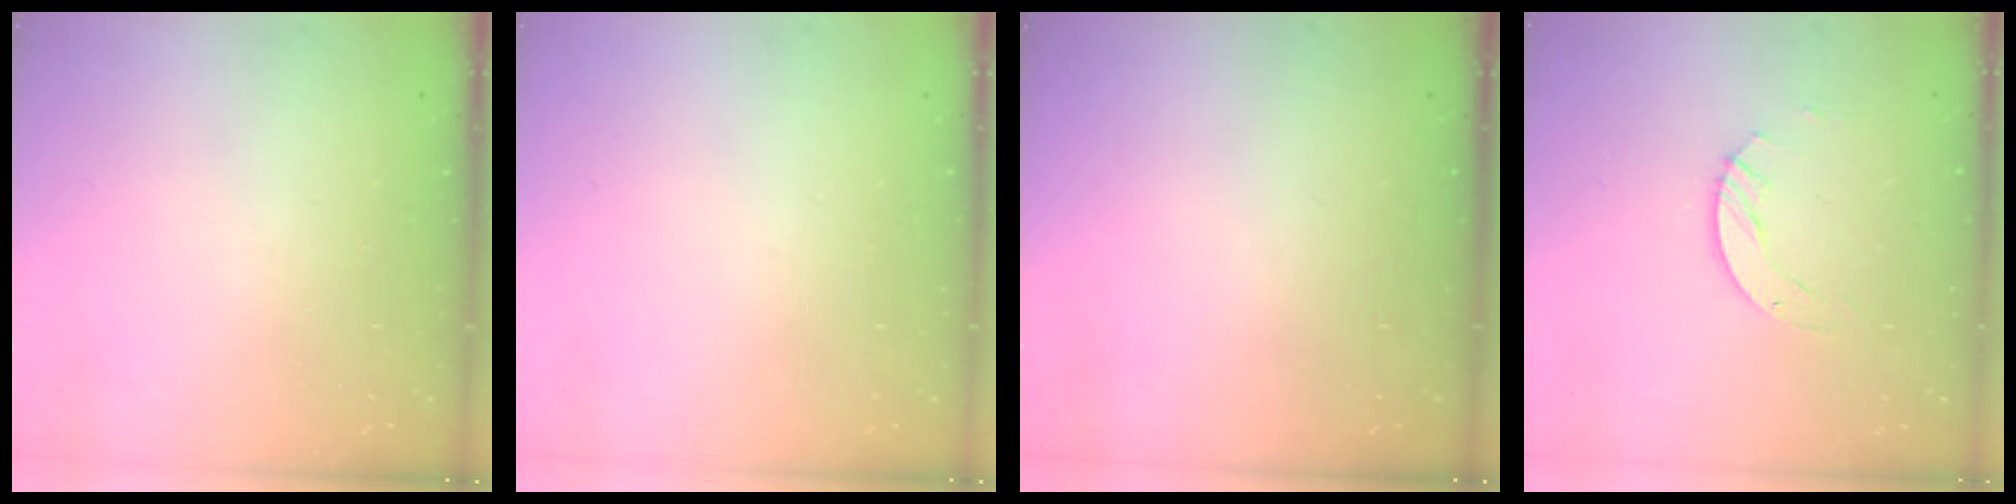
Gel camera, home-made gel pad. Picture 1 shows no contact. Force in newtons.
{"total": 0.0}
{"total": 0.0}
{"total": 4.1, "press": 4.1, "slide": 0.4}